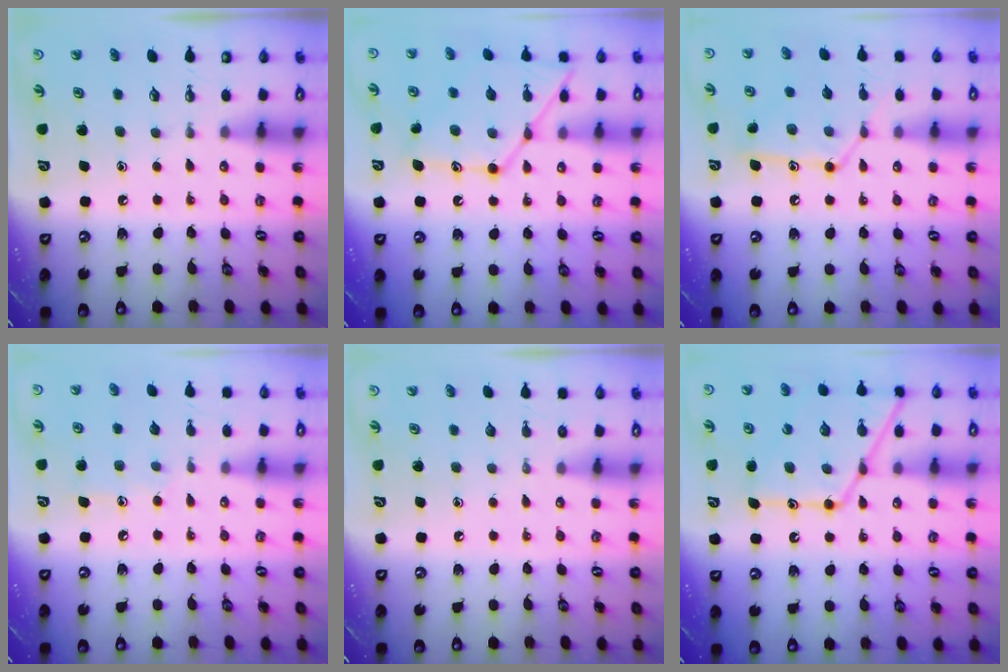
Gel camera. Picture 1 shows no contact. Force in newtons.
{"total": 14.8, "press": 14.7, "slide": 1.3}
{"total": 12.9, "press": 12.9, "slide": 0.9}
{"total": 7.0, "press": 7.0, "slide": 0.1}
{"total": 0.0}
{"total": 15.7, "press": 15.6, "slide": 1.4}